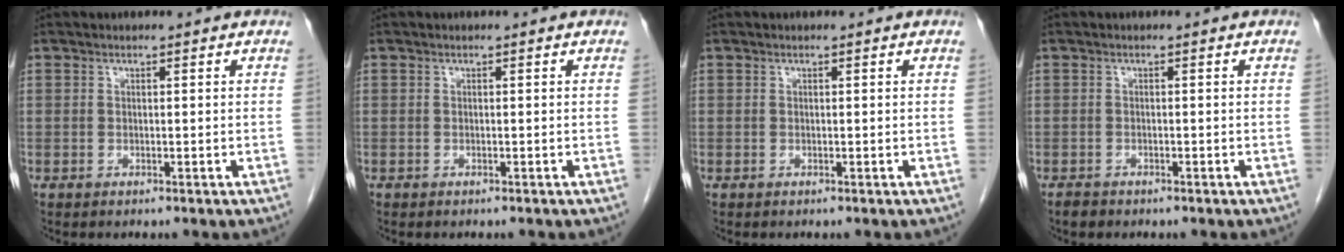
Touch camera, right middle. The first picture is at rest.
{"total": 0.0}
{"total": 0.0}
{"total": 1.2, "force": [-1.0, 0.6, 0.4], "torque": [-0.018, -0.002, -0.016]}